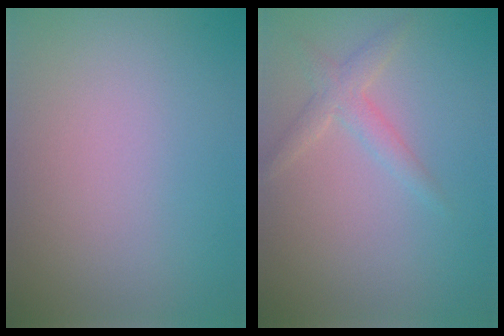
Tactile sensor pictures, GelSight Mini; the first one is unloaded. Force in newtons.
{"total": 1.9, "press": 1.9, "slide": 0.1}